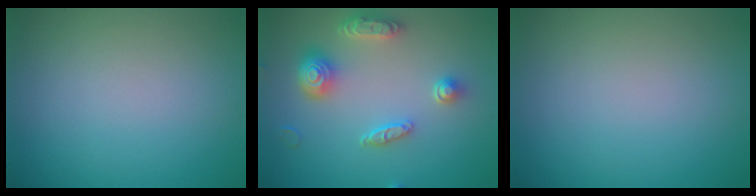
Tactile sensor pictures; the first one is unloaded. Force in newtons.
{"total": 4.7, "press": 3.9, "slide": 2.8}
{"total": 0.0}